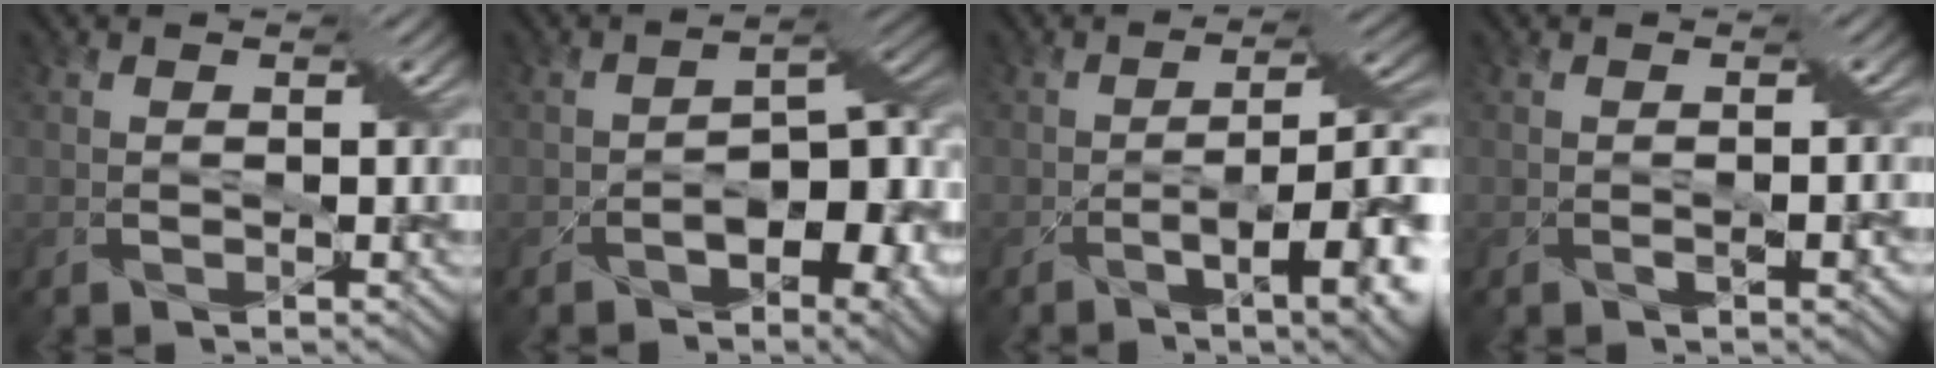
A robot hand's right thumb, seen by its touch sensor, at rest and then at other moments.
{"total": 10.7, "force": [-3.5, 5.5, 8.4], "torque": [-0.095, -0.019, -0.040]}
{"total": 10.6, "force": [-3.3, 2.9, 9.6], "torque": [-0.143, -0.004, -0.044]}
{"total": 1.2, "force": [-0.4, 0.1, 1.2], "torque": [-0.022, 0.002, -0.007]}